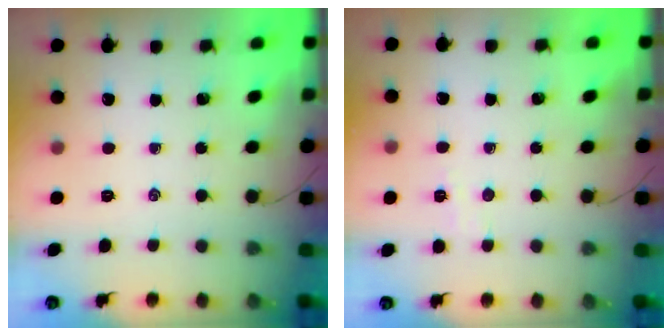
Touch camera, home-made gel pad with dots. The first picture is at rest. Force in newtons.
{"total": 2.9, "press": 2.7, "slide": 1.0}